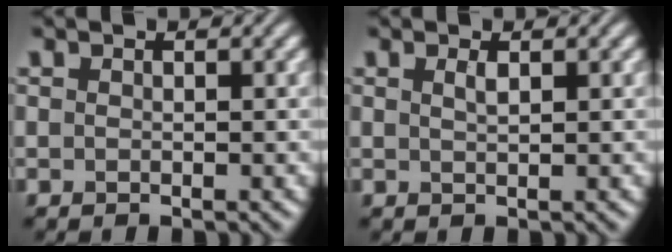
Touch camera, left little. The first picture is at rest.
{"total": 0.9, "force": [0.5, 0.2, 0.7], "torque": [-0.012, 0.002, 0.008]}